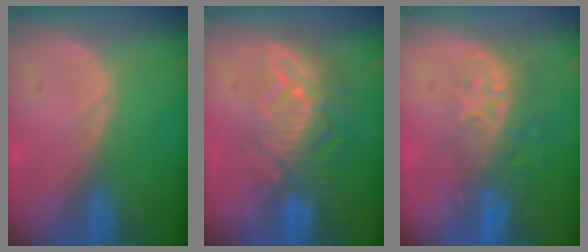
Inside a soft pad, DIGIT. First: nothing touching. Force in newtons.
{"total": 9.5, "press": 8.2, "slide": 4.7}
{"total": 8.6, "press": 7.0, "slide": 4.9}